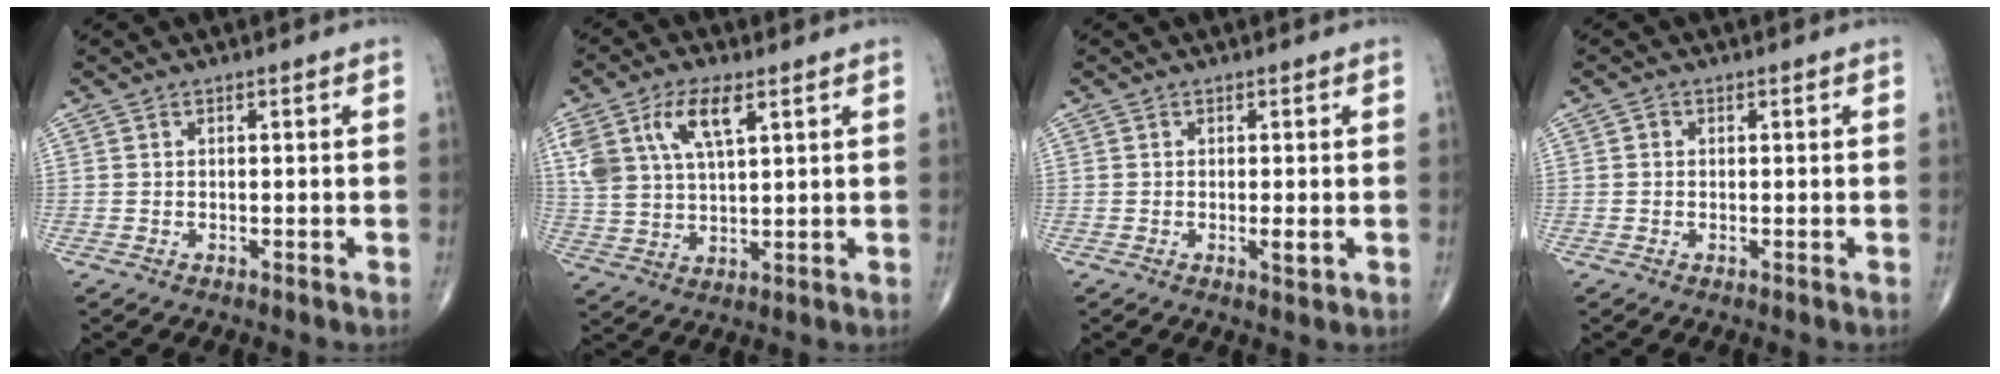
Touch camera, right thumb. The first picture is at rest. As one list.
[{"total": 10.7, "force": [5.0, 4.8, 8.2], "torque": [-0.165, -0.005, 0.101]}, {"total": 1.7, "force": [-0.3, 0.4, 1.7], "torque": [-0.028, -0.006, -0.004]}, {"total": 0.7, "force": [0.1, 0.7, 0.3], "torque": [0.002, 0.002, -0.002]}]